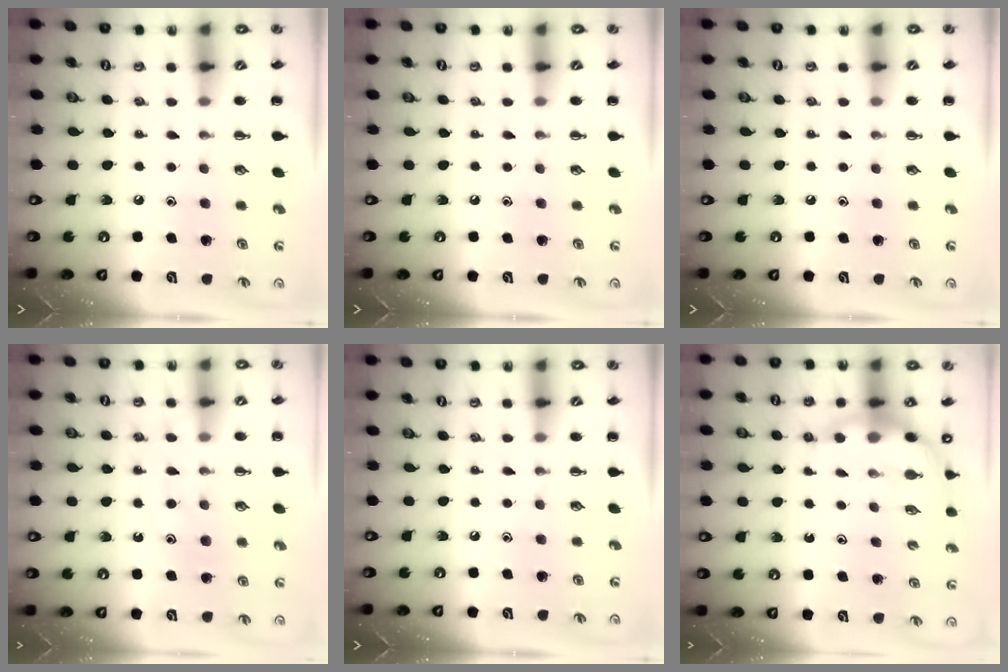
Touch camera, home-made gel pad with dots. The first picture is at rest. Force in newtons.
{"total": 0.0}
{"total": 0.0}
{"total": 10.8, "press": 10.8, "slide": 0.7}
{"total": 0.0}
{"total": 8.4, "press": 8.3, "slide": 1.4}